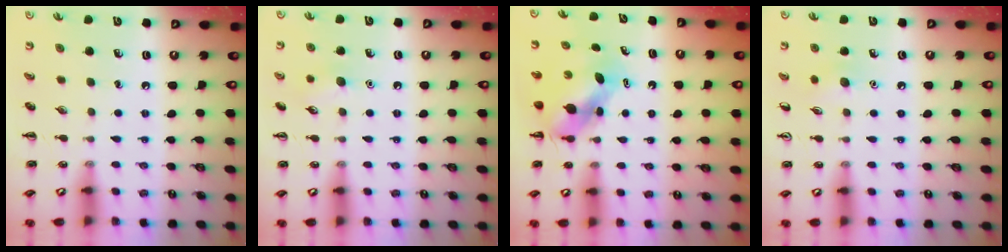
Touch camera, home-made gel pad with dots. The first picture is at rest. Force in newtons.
{"total": 5.8, "press": 5.7, "slide": 1.3}
{"total": 6.1, "press": 6.0, "slide": 1.1}
{"total": 5.8, "press": 5.5, "slide": 1.7}